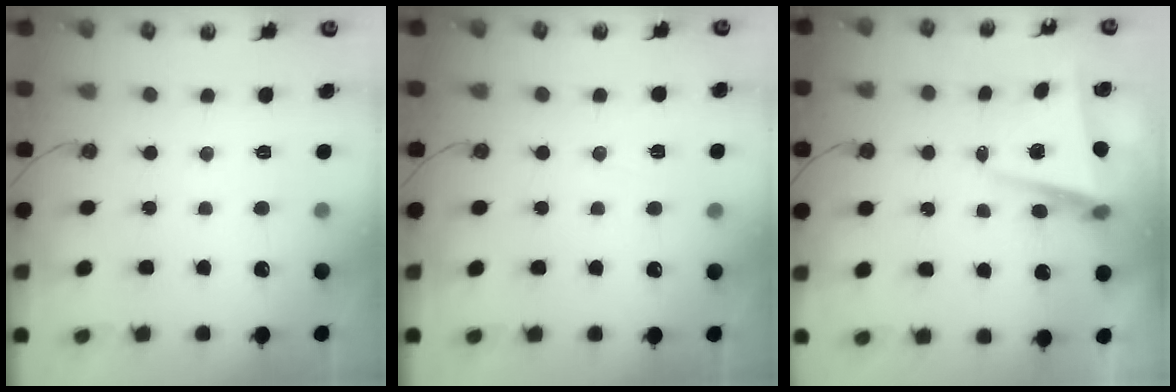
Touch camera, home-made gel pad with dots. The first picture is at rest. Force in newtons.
{"total": 4.1, "press": 3.5, "slide": 2.1}
{"total": 5.9, "press": 5.7, "slide": 1.5}